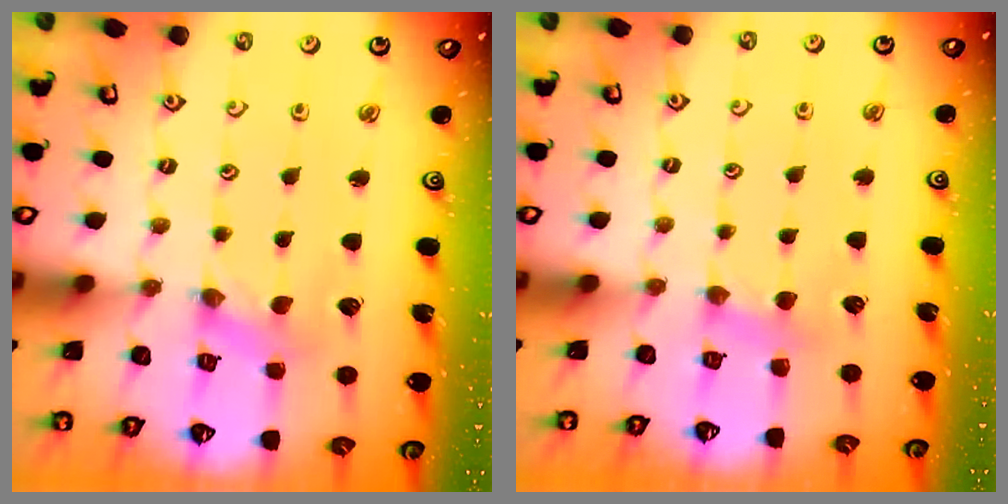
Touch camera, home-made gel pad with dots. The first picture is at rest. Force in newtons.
{"total": 3.5, "press": 3.5, "slide": 0.6}